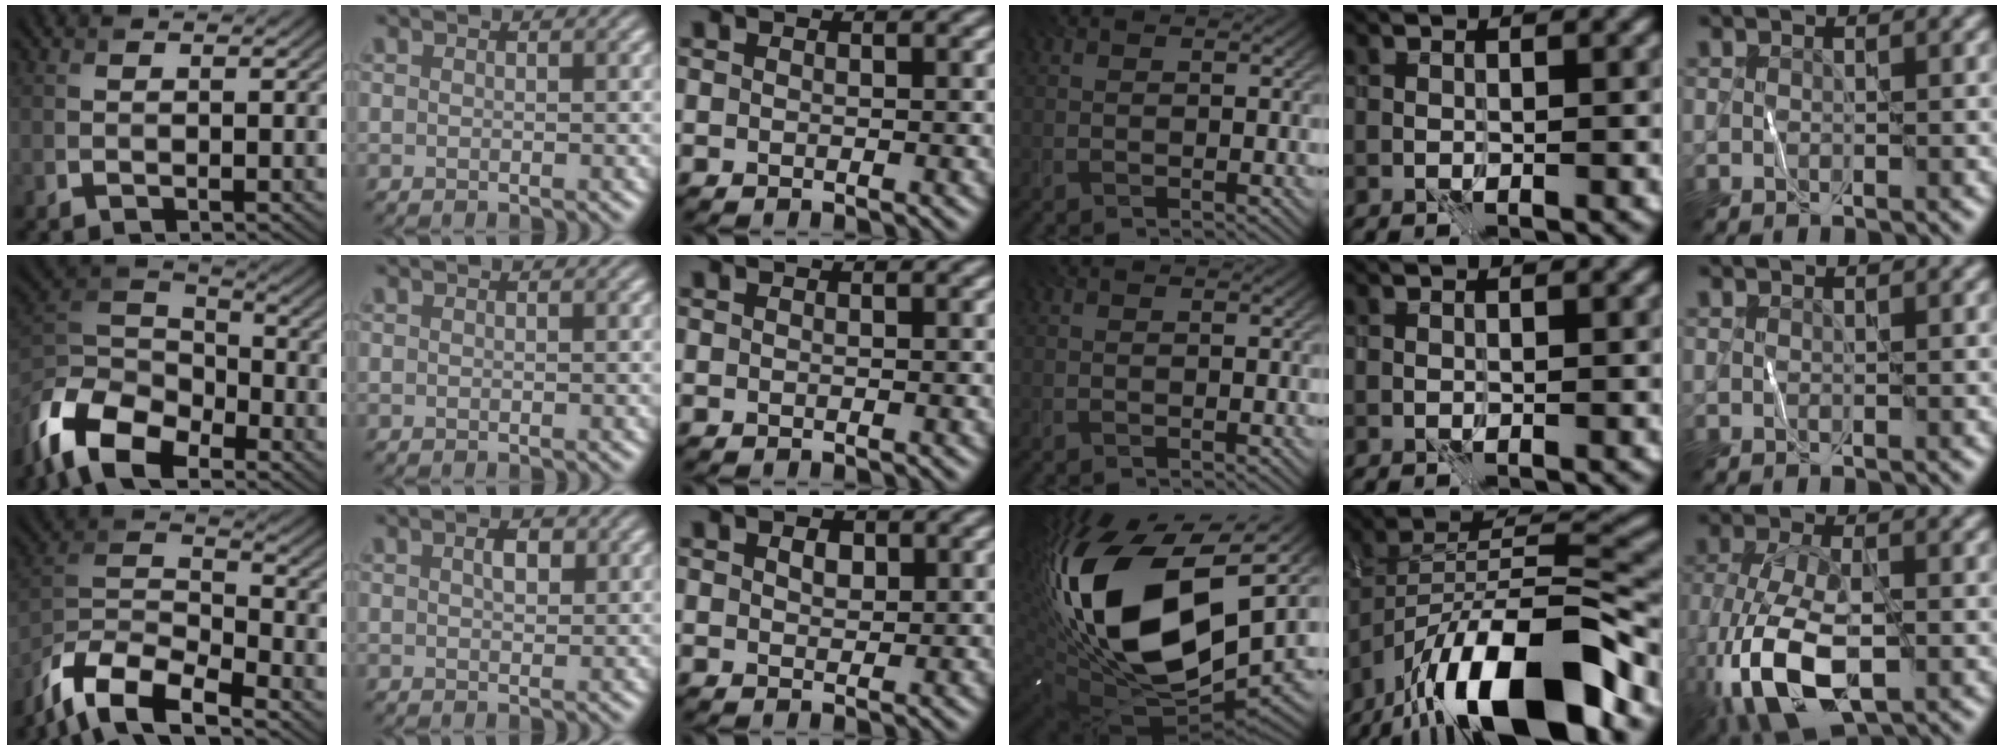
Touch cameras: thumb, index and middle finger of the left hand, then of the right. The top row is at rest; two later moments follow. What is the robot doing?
{"motion": "wipe", "object": "whiteboard"}